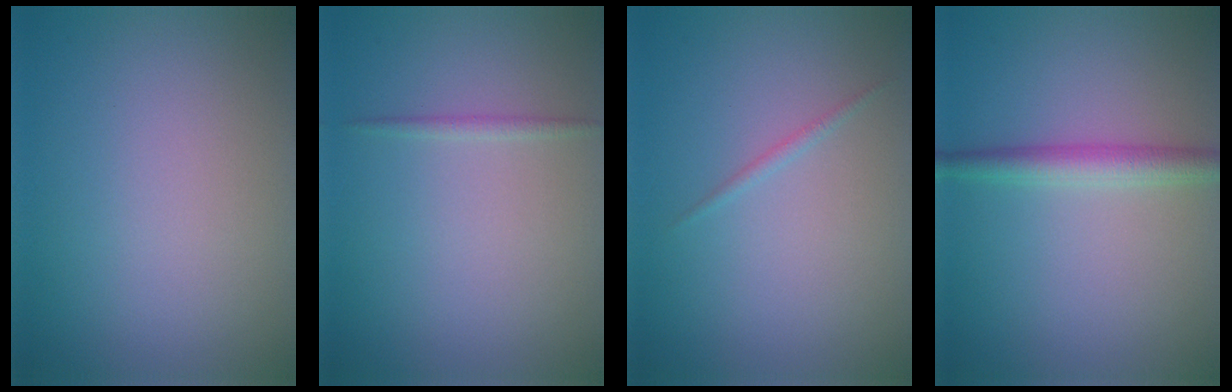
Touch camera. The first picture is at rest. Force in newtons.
{"total": 0.7, "press": 0.7, "slide": 0.0}
{"total": 0.6, "press": 0.6, "slide": 0.0}
{"total": 2.7, "press": 2.7, "slide": 0.0}